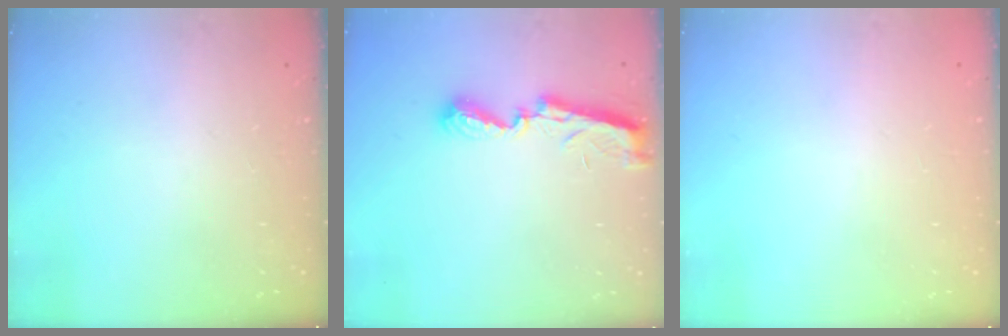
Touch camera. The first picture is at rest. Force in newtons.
{"total": 7.6, "press": 7.5, "slide": 0.3}
{"total": 0.8, "press": 0.8, "slide": 0.1}